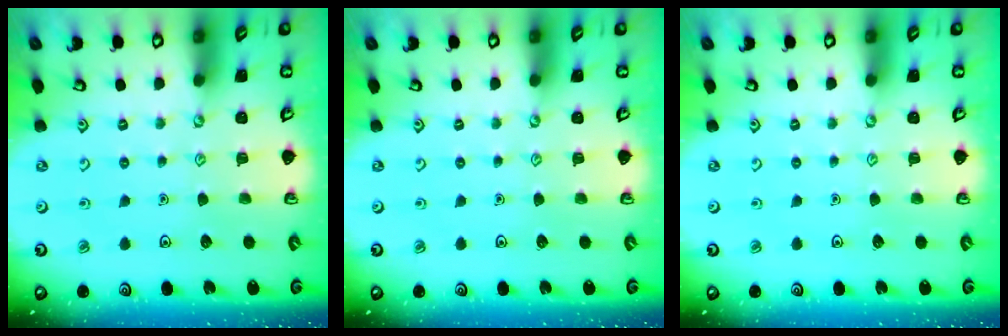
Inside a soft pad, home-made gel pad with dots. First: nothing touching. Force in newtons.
{"total": 0.0}
{"total": 0.0}